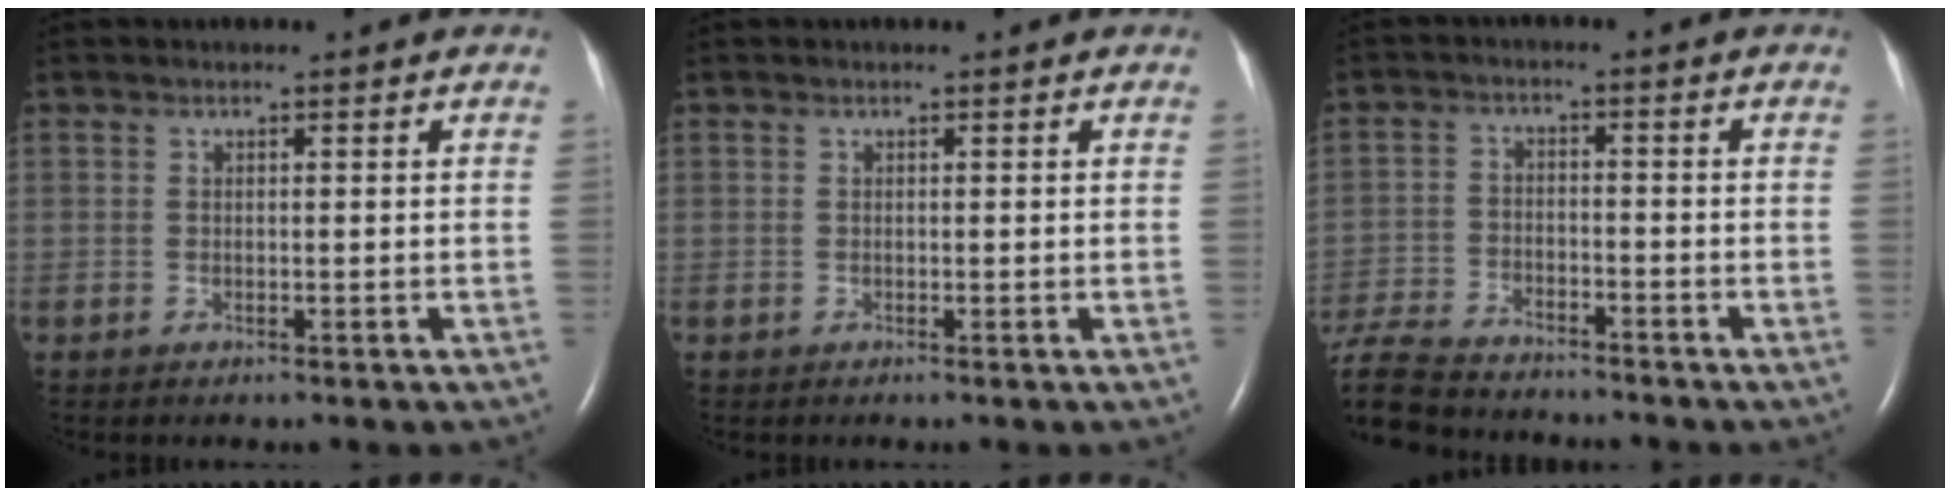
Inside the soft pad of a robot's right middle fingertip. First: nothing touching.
{"total": 0.0}
{"total": 14.5, "force": [-12.6, 4.4, 5.7], "torque": [-0.155, -0.012, -0.211]}